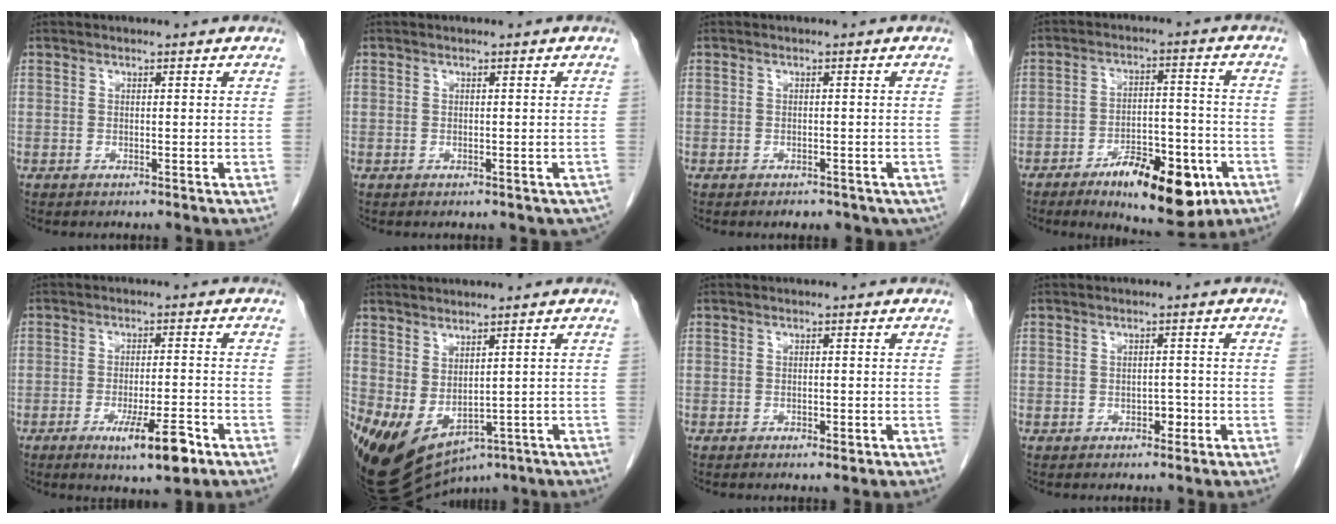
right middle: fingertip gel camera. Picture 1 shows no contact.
{"total": 3.8, "force": [-3.1, 1.7, 1.5], "torque": [-0.006, 0.003, -0.030]}
{"total": 5.3, "force": [-3.9, 2.7, 2.4], "torque": [-0.022, 0.000, -0.041]}
{"total": 13.4, "force": [-7.3, 4.6, 10.3], "torque": [-0.148, 0.002, -0.104]}
{"total": 7.8, "force": [-4.2, 0.9, 6.5], "torque": [-0.105, -0.013, -0.061]}
{"total": 14.2, "force": [-6.3, 7.1, 10.5], "torque": [-0.206, -0.021, -0.076]}
{"total": 1.4, "force": [-0.8, 0.5, 1.1], "torque": [-0.017, 0.000, -0.007]}
{"total": 1.6, "force": [-0.7, 1.0, 1.1], "torque": [-0.012, 0.004, -0.009]}